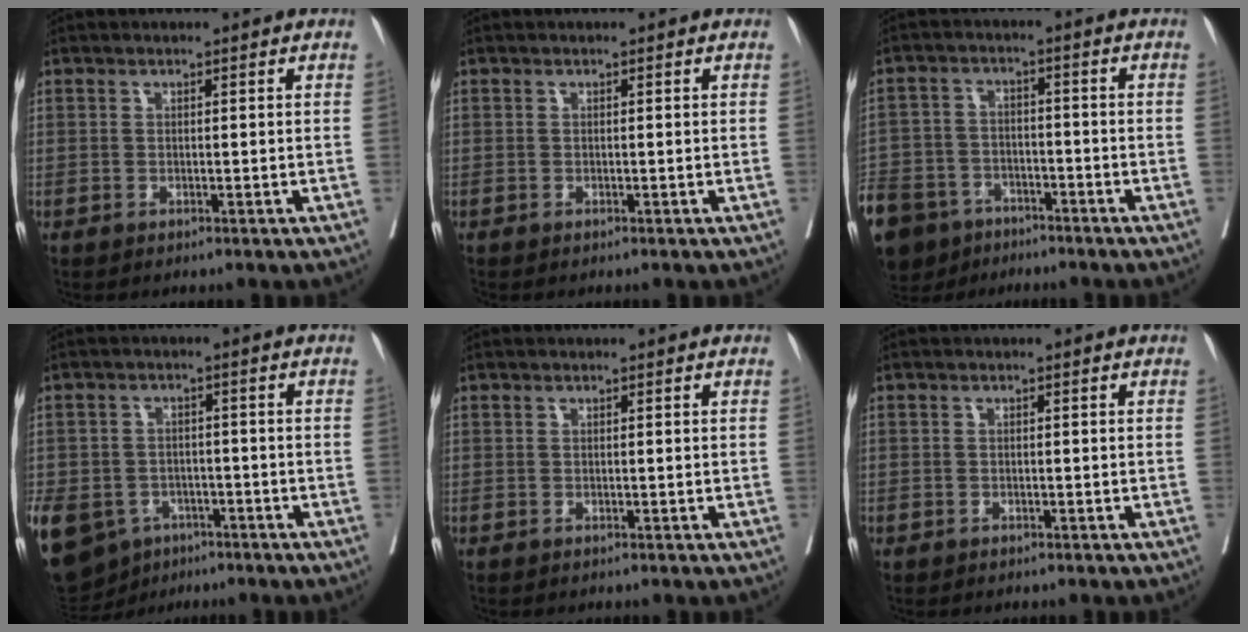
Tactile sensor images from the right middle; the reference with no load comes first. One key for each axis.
{"total": 0.0}
{"total": 19.5, "fx": -12.8, "fy": 12.4, "fz": 7.9, "tx": -0.256, "ty": -0.021, "tz": -0.204}
{"total": 21.1, "fx": -10.1, "fy": 16.1, "fz": 9.2, "tx": -0.296, "ty": -0.016, "tz": -0.147}
{"total": 0.0}
{"total": 1.3, "fx": -0.5, "fy": 1.2, "fz": -0.1, "tx": 0.001, "ty": 0.008, "tz": -0.011}